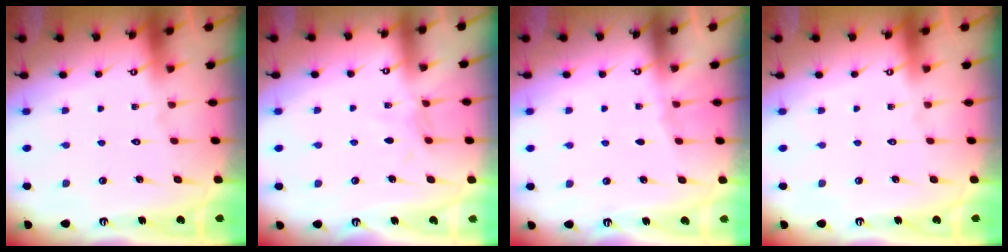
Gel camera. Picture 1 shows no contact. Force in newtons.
{"total": 4.7, "press": 4.6, "slide": 0.6}
{"total": 2.0, "press": 2.0, "slide": 0.4}
{"total": 0.0}